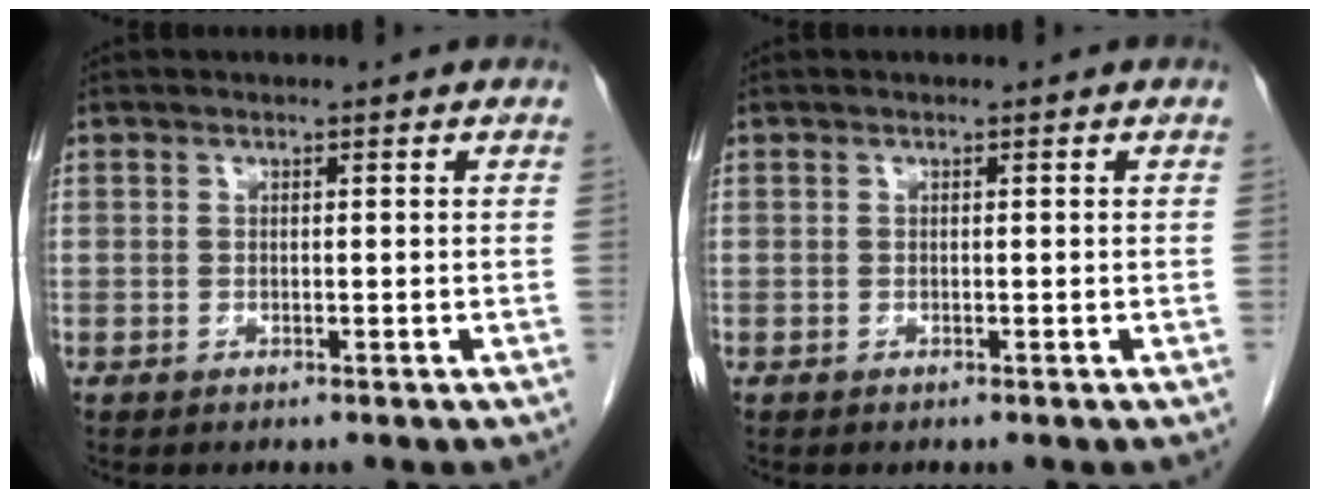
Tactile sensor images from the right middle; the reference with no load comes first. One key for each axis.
{"total": 0.0}